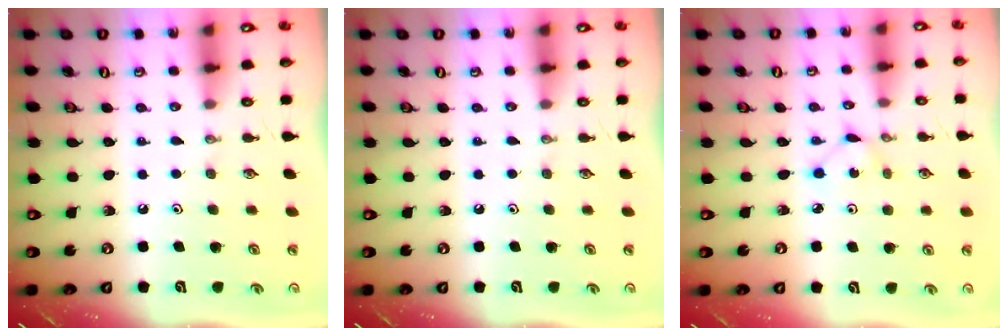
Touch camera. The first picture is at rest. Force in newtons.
{"total": 0.0}
{"total": 1.8, "press": 1.8, "slide": 0.3}